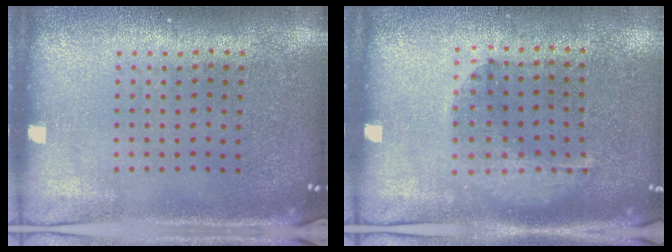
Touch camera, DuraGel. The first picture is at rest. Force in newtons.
{"total": 1.0, "press": 1.0, "slide": 0.2}